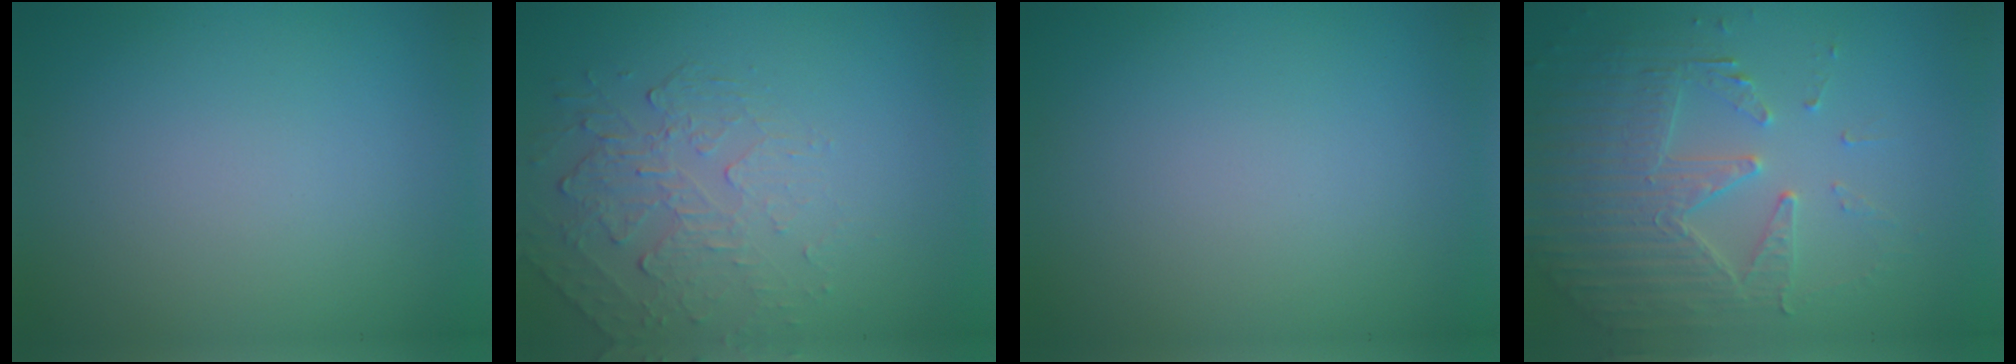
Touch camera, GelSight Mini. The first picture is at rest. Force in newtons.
{"total": 2.2, "press": 1.4, "slide": 1.7}
{"total": 0.0}
{"total": 4.9, "press": 4.3, "slide": 2.3}